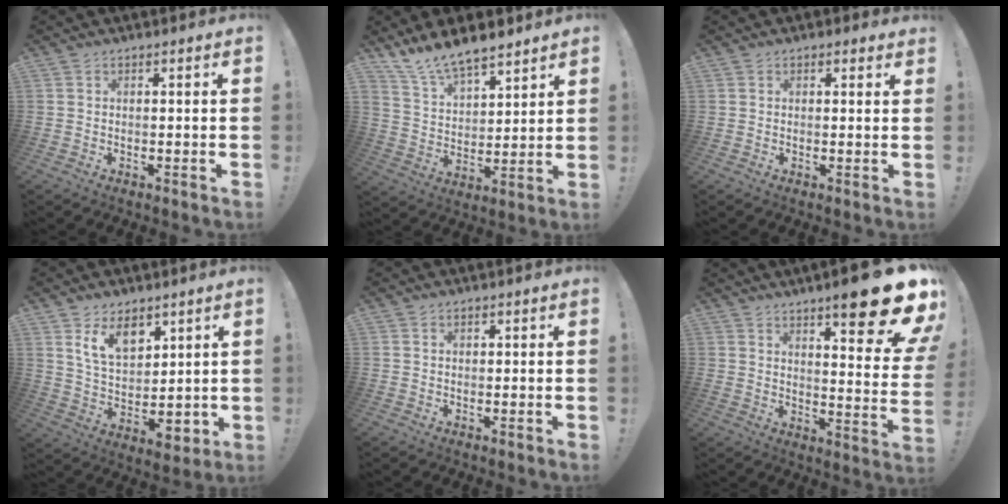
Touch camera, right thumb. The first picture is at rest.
{"total": 11.6, "force": [10.1, 3.9, 4.2], "torque": [-0.092, -0.072, 0.190]}
{"total": 1.4, "force": [0.7, 1.2, 0.4], "torque": [0.007, -0.004, 0.010]}
{"total": 13.3, "force": [7.0, 8.8, 7.1], "torque": [-0.108, -0.038, 0.136]}
{"total": 0.9, "force": [0.5, 0.7, 0.4], "torque": [-0.002, 0.000, 0.007]}
{"total": 16.8, "force": [10.6, 2.0, 12.9], "torque": [-0.167, -0.087, 0.155]}